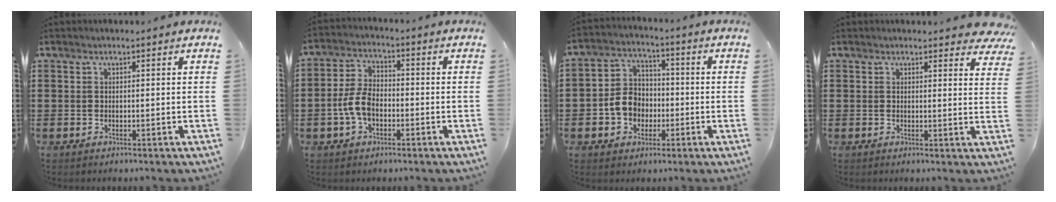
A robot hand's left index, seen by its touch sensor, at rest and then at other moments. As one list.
[{"total": 5.9, "force": [-1.7, 3.4, 4.5], "torque": [-0.114, 0.001, -0.039]}, {"total": 6.7, "force": [-1.6, 5.8, 2.9], "torque": [-0.080, 0.017, -0.032]}, {"total": 2.5, "force": [2.3, 0.5, 0.8], "torque": [-0.008, -0.010, 0.041]}]